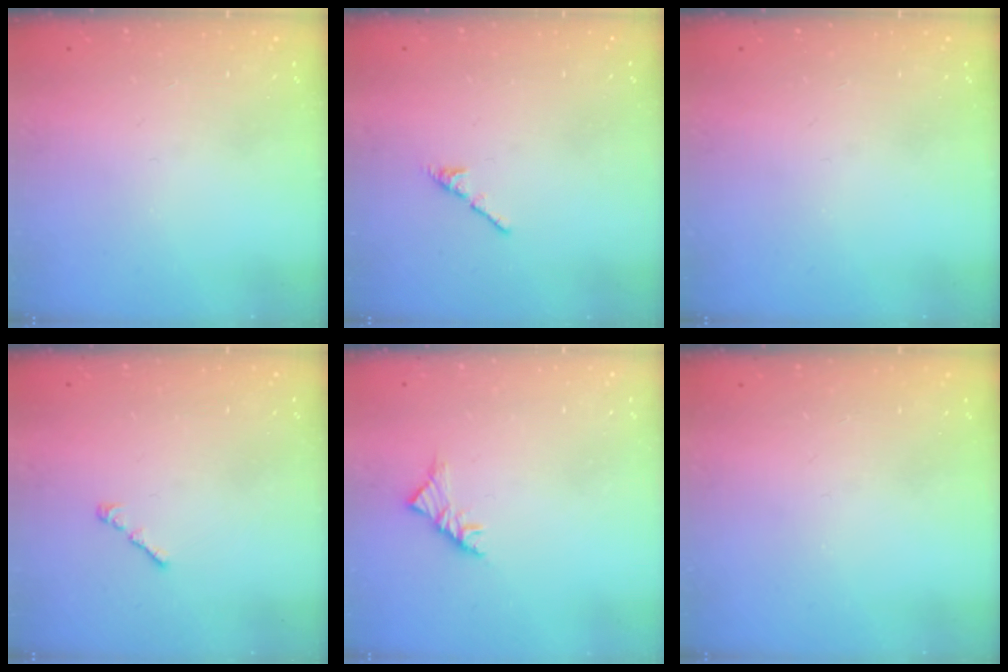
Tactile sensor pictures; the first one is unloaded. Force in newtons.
{"total": 2.7, "press": 2.6, "slide": 0.8}
{"total": 0.0}
{"total": 1.1, "press": 0.9, "slide": 0.5}
{"total": 3.5, "press": 3.4, "slide": 1.1}
{"total": 0.0}